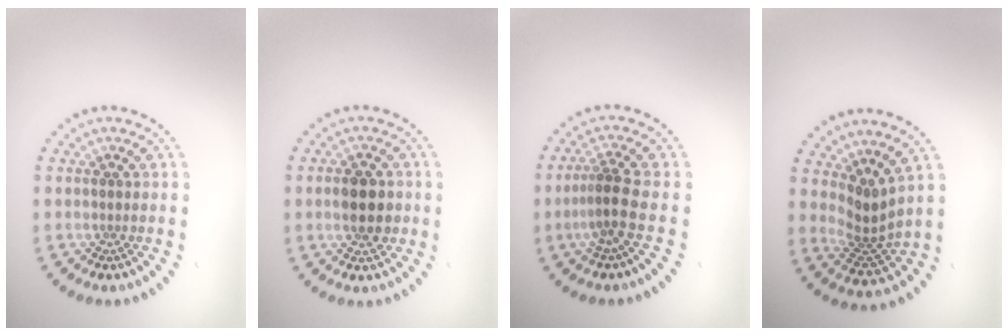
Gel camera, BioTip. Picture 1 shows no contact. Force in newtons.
{"total": 3.7, "press": 3.7, "slide": 0.1}
{"total": 2.6, "press": 1.8, "slide": 1.9}
{"total": 2.9, "press": 2.3, "slide": 1.8}